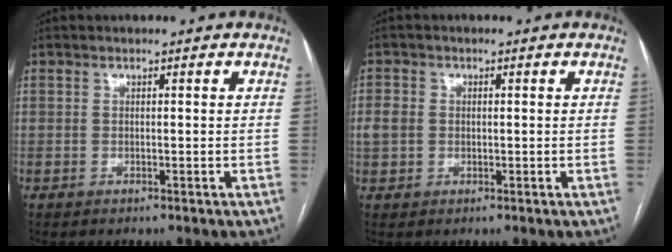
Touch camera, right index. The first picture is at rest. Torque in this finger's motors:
{"motor_torque": [0.33, 0.09, 0.12, 0.04]}